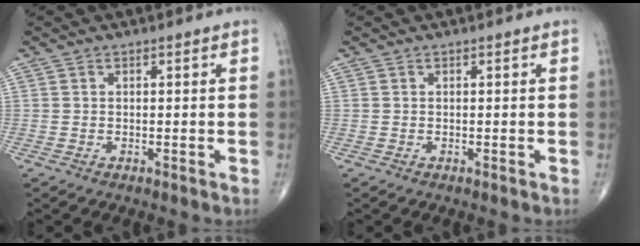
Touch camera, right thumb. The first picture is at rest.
{"total": 0.0}